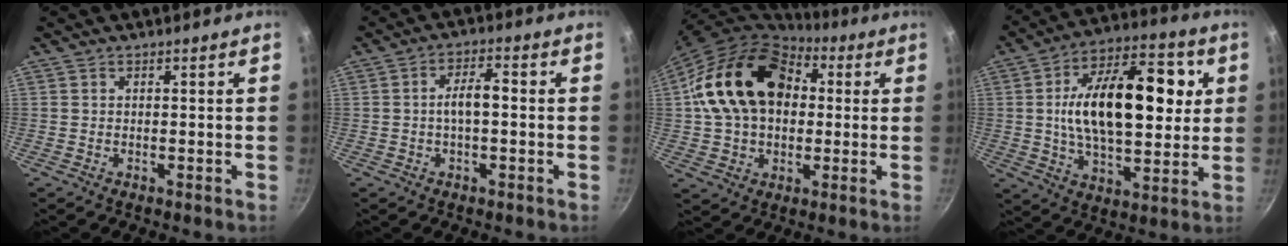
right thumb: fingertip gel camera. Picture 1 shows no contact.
{"total": 4.9, "force": [-0.4, 2.1, 4.4], "torque": [-0.073, 0.023, -0.010]}
{"total": 21.4, "force": [3.7, 15.5, 14.2], "torque": [-0.223, 0.033, 0.055]}
{"total": 24.0, "force": [3.9, 13.1, 19.7], "torque": [-0.291, 0.006, 0.053]}